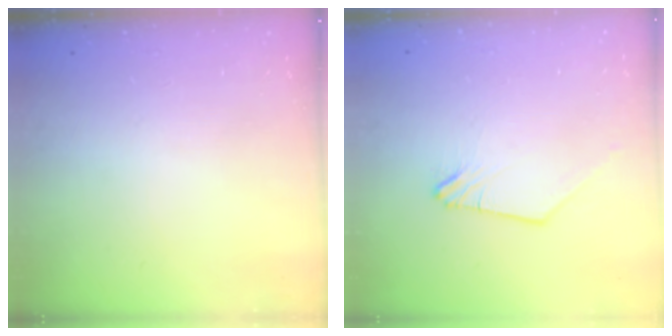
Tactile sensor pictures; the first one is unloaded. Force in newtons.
{"total": 0.6, "press": 0.6, "slide": 0.2}